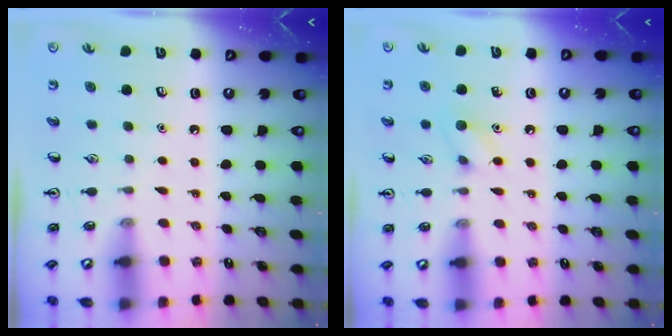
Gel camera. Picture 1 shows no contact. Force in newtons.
{"total": 6.4, "press": 6.3, "slide": 1.4}